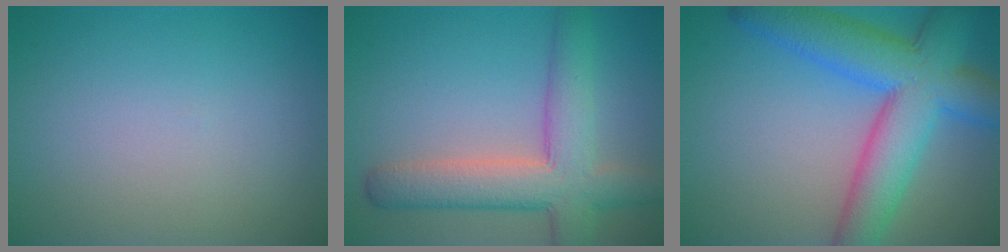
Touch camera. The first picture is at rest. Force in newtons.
{"total": 7.1, "press": 7.1, "slide": 0.4}
{"total": 9.8, "press": 9.8, "slide": 0.3}